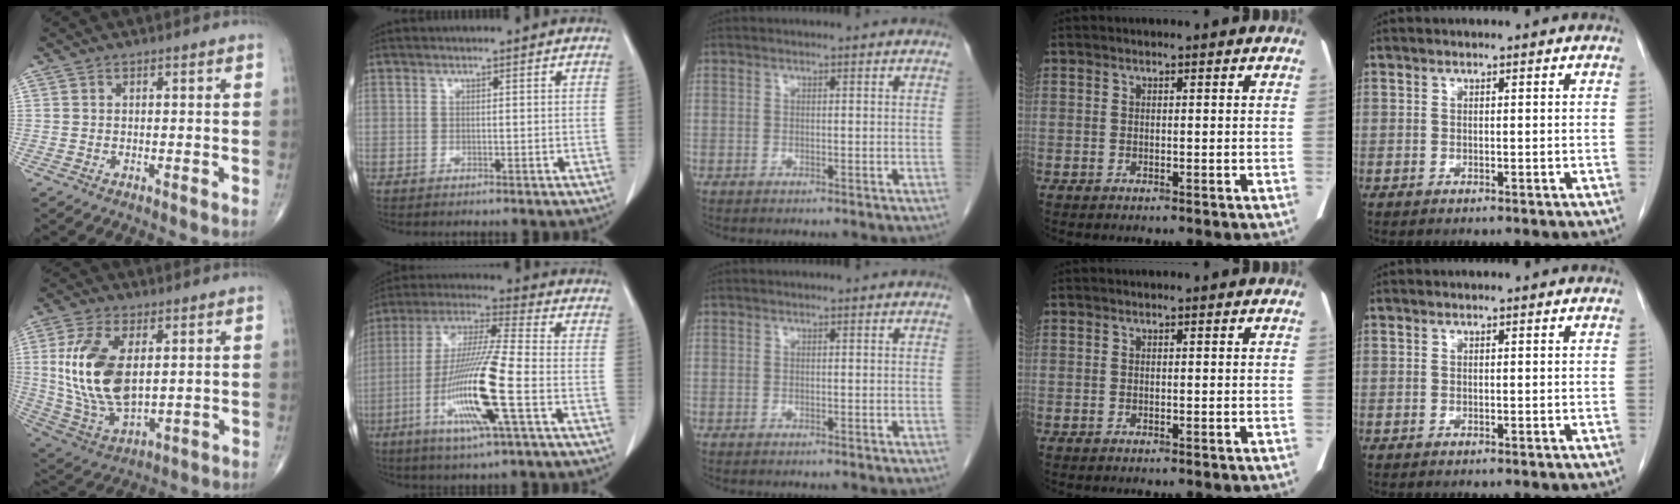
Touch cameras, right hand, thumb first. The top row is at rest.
{"thumb": {"total": 16.8, "force": [2.7, 8.9, 14.0], "torque": [-0.280, -0.018, 0.063]}, "index": {"total": 15.7, "force": [-4.9, 0.1, 14.9], "torque": [-0.301, -0.017, -0.097]}}